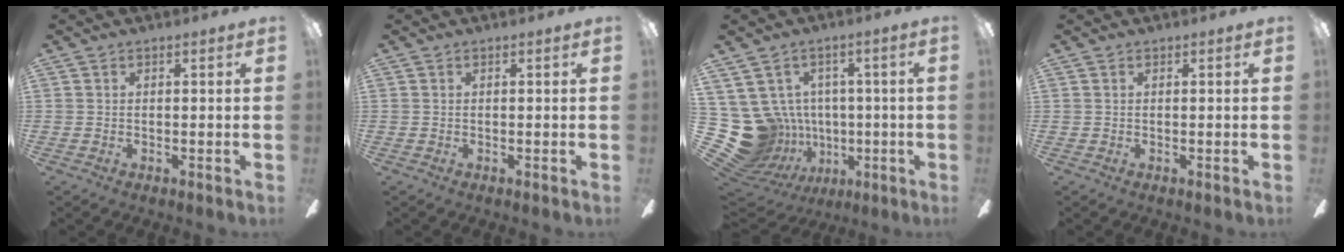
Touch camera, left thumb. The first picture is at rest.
{"total": 0.0}
{"total": 15.5, "force": [-1.2, 14.4, 5.5], "torque": [-0.167, -0.007, 0.012]}
{"total": 0.0}